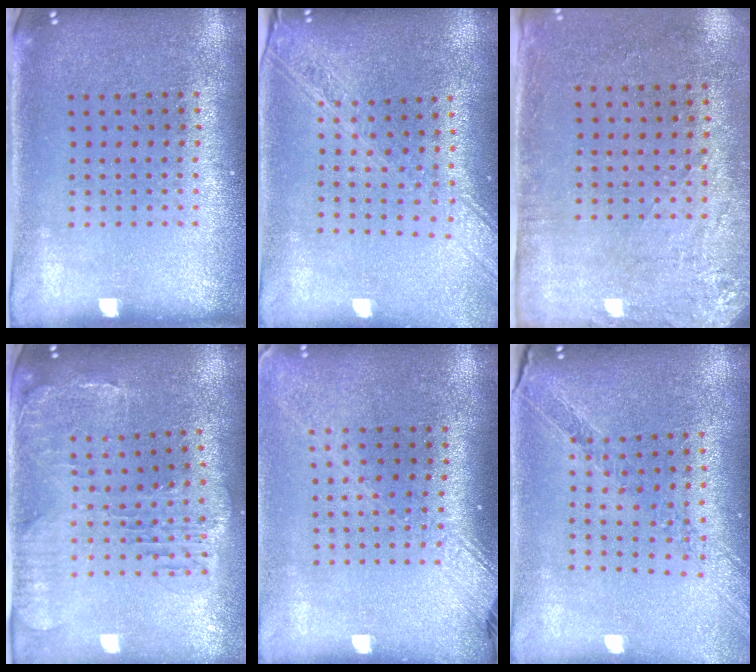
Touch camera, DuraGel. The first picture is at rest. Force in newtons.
{"total": 2.2, "press": 1.9, "slide": 1.2}
{"total": 2.8, "press": 2.3, "slide": 1.6}
{"total": 1.4, "press": 1.4, "slide": 0.5}
{"total": 2.0, "press": 1.5, "slide": 1.3}
{"total": 0.9, "press": 0.9, "slide": 0.3}